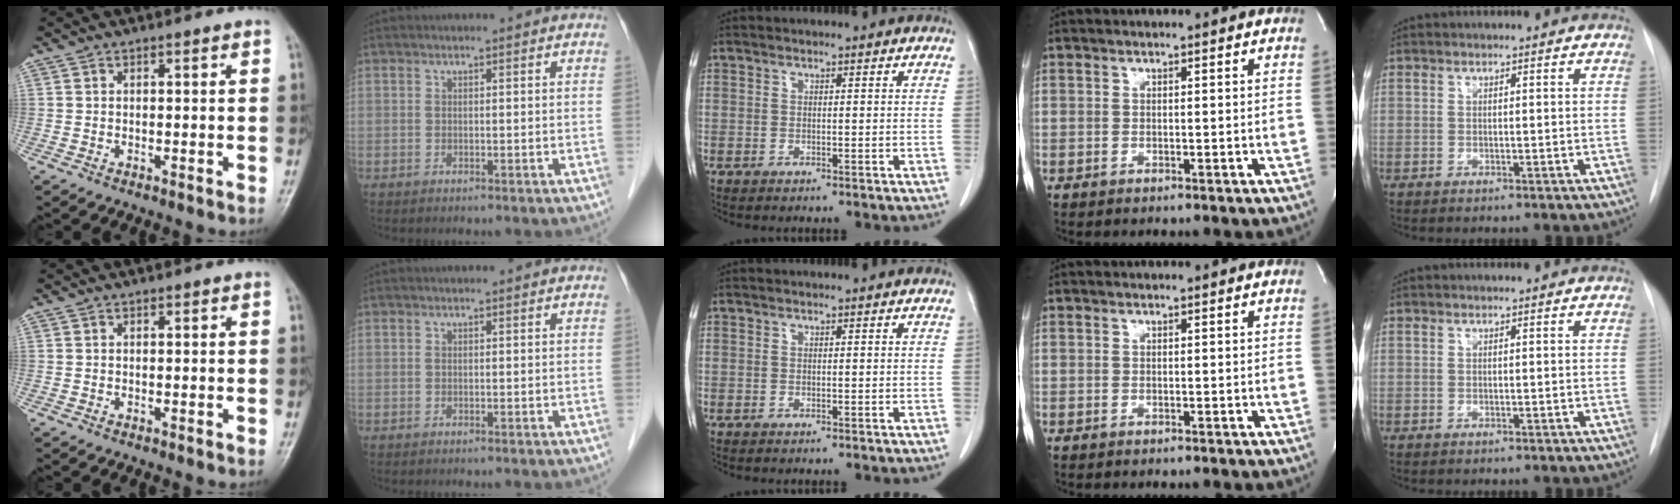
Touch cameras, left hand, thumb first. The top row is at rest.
{}